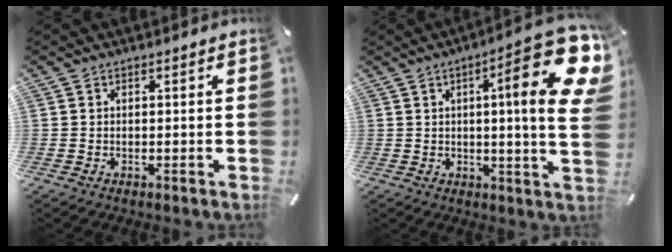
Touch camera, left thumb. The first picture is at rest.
{"total": 22.0, "force": [6.6, 4.4, 20.5], "torque": [-0.277, -0.048, 0.087]}